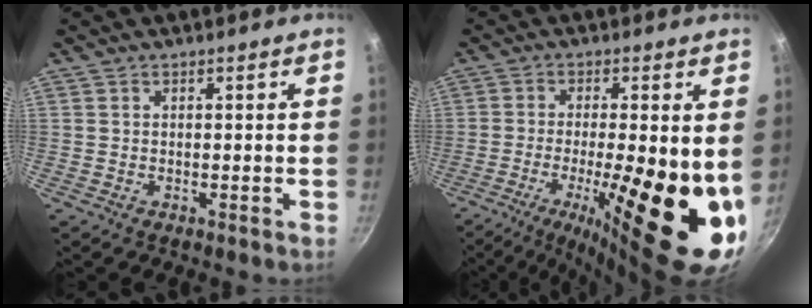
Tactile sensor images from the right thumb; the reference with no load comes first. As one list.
[{"total": 20.4, "force": [-4.0, 5.6, 19.2], "torque": [-0.286, -0.021, -0.059]}]